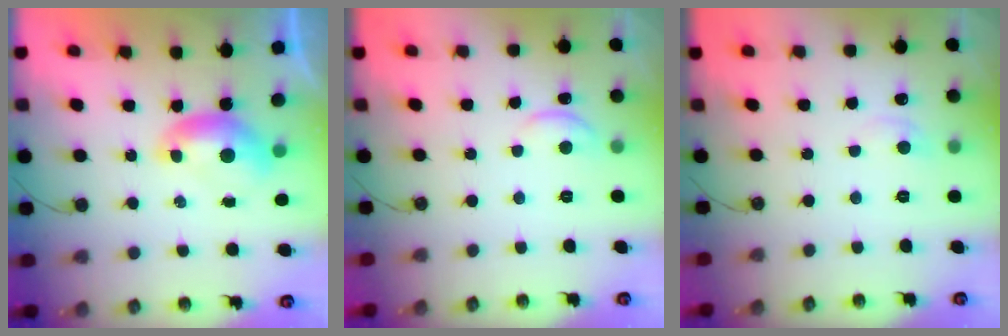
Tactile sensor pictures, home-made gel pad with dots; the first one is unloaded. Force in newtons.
{"total": 0.5, "press": 0.4, "slide": 0.3}
{"total": 0.9, "press": 0.6, "slide": 0.7}